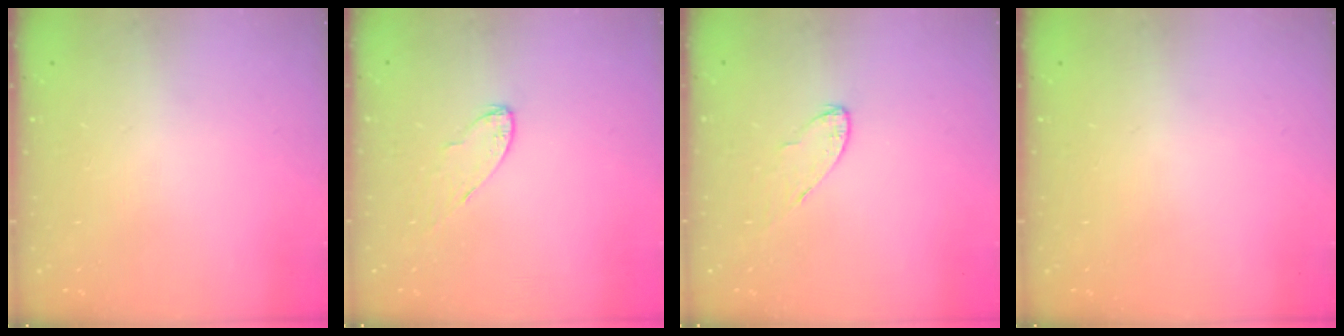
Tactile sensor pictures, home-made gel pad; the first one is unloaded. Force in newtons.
{"total": 4.1, "press": 4.0, "slide": 0.5}
{"total": 3.9, "press": 3.9, "slide": 0.4}
{"total": 0.0}